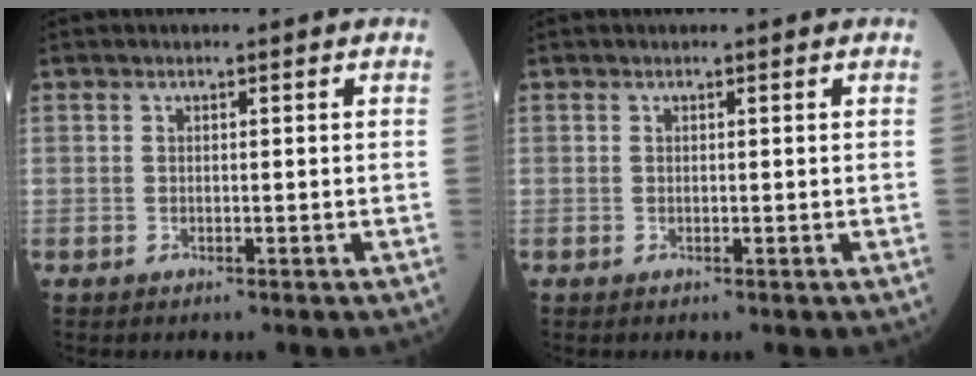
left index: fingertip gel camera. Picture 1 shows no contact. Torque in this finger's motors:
{"motor_torque": [0.07, 0.02, 0.02, 0.00]}